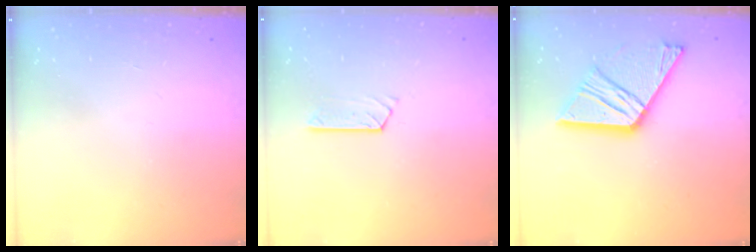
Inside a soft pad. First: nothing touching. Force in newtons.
{"total": 4.1, "press": 4.1, "slide": 0.4}
{"total": 18.0, "press": 17.9, "slide": 1.8}